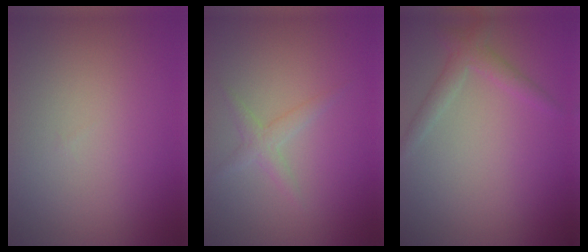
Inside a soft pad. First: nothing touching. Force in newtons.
{"total": 1.5, "press": 1.5, "slide": 0.1}
{"total": 2.0, "press": 2.0, "slide": 0.1}